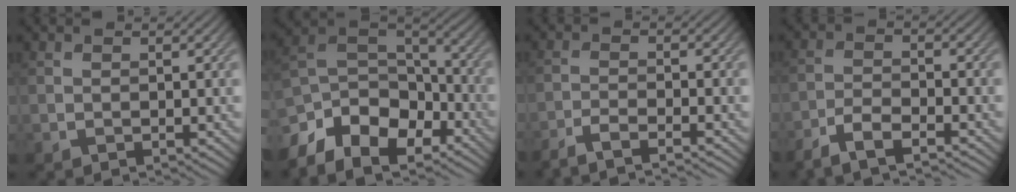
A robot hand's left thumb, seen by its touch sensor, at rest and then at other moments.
{"total": 12.0, "force": [-7.5, 6.3, 7.0], "torque": [-0.173, -0.029, -0.130]}
{"total": 4.1, "force": [-3.3, 0.7, 2.3], "torque": [-0.042, 0.000, -0.072]}
{"total": 5.1, "force": [-4.1, 1.2, 2.8], "torque": [-0.056, -0.003, -0.083]}